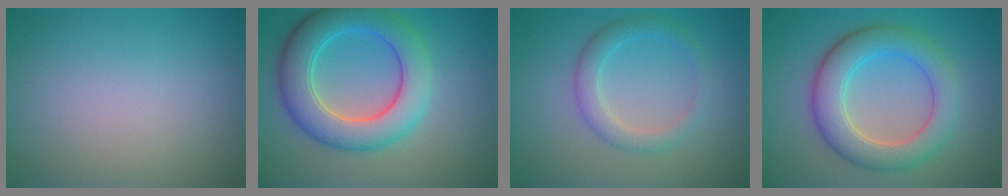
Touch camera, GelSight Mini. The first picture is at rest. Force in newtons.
{"total": 7.5, "press": 7.5, "slide": 0.2}
{"total": 2.7, "press": 2.7, "slide": 0.1}
{"total": 6.4, "press": 6.4, "slide": 0.2}